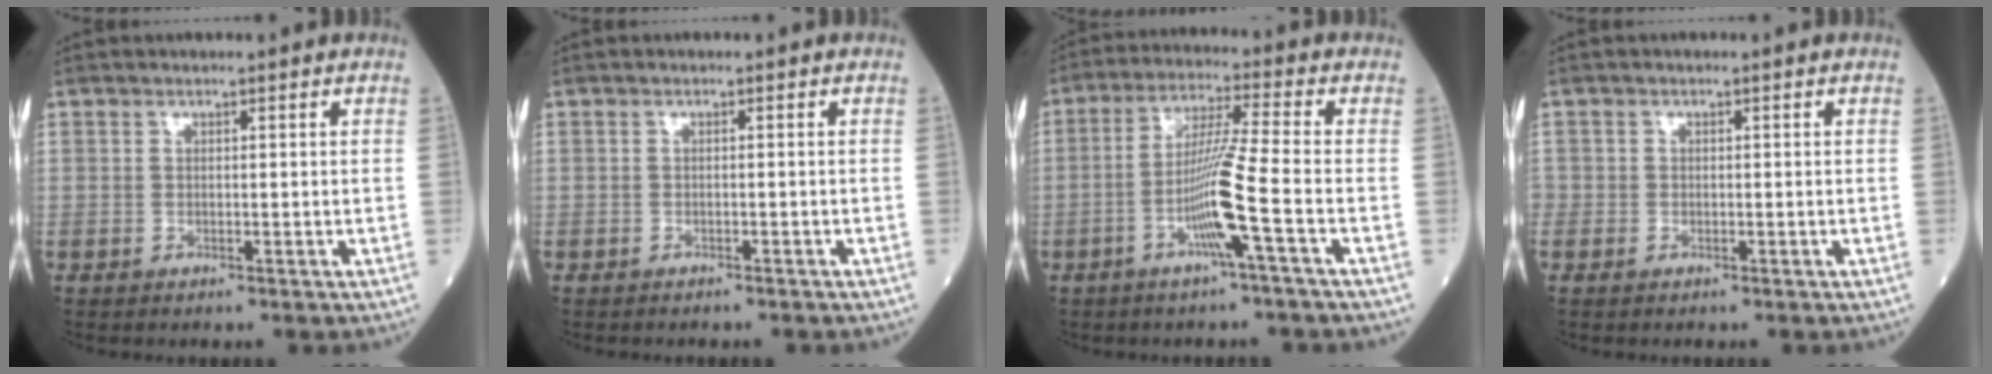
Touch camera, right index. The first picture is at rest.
{"total": 1.6, "force": [-1.4, 0.2, 0.6], "torque": [-0.013, -0.003, -0.017]}
{"total": 8.7, "force": [-3.2, -1.8, 7.9], "torque": [-0.156, -0.002, -0.063]}
{"total": 0.9, "force": [-0.5, 0.8, 0.1], "torque": [0.000, 0.005, -0.012]}